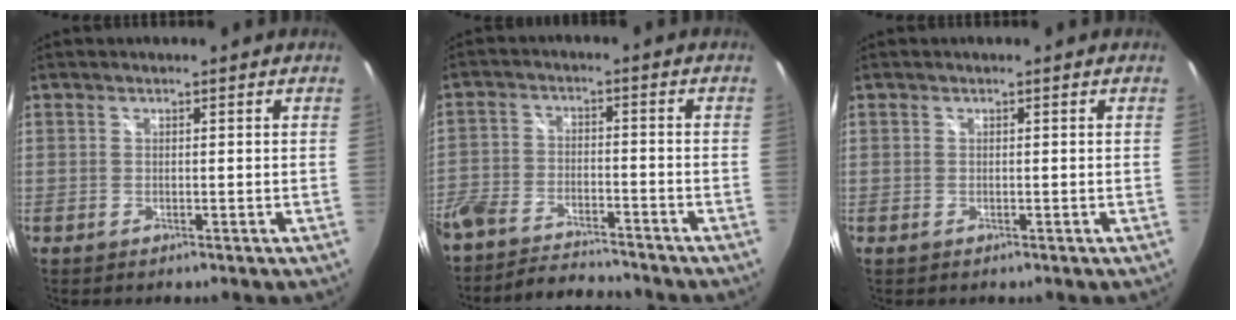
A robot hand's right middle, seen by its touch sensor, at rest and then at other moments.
{"total": 11.6, "force": [-10.1, 3.9, 4.3], "torque": [-0.125, -0.013, -0.178]}
{"total": 0.0}